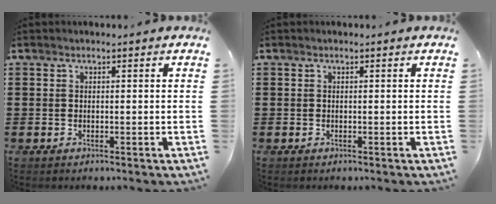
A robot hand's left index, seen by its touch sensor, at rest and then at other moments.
{"total": 0.0}